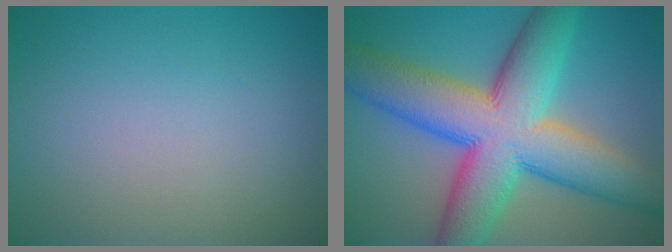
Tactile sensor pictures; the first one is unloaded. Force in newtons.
{"total": 13.6, "press": 13.6, "slide": 0.1}